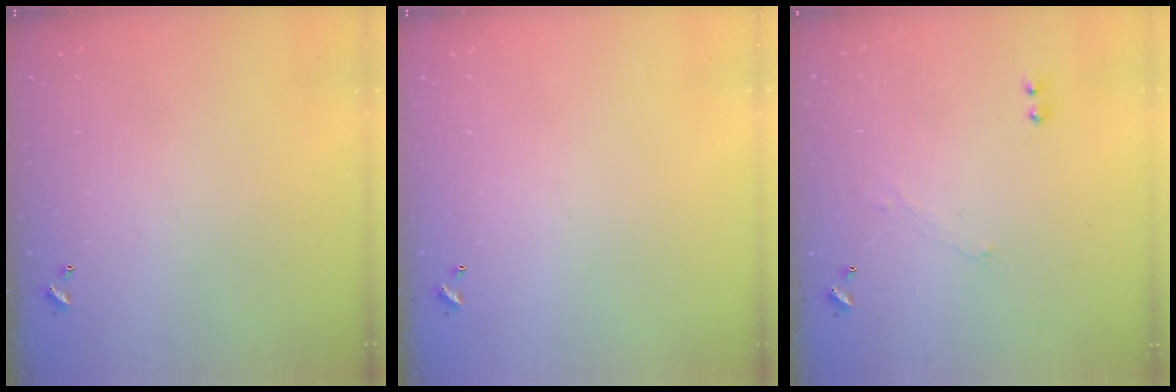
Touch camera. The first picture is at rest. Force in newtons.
{"total": 0.0}
{"total": 1.0, "press": 0.9, "slide": 0.5}